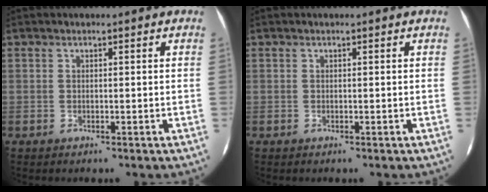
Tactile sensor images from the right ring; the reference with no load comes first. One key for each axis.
{"total": 0.0}